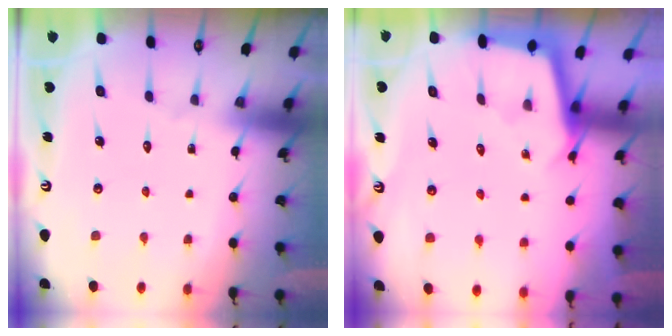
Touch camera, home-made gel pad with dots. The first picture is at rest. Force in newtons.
{"total": 2.8, "press": 2.8, "slide": 0.3}